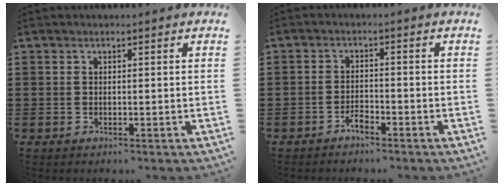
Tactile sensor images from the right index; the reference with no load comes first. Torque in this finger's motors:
{"motor_torque": [0.15, 0.50, 0.24, 0.01]}